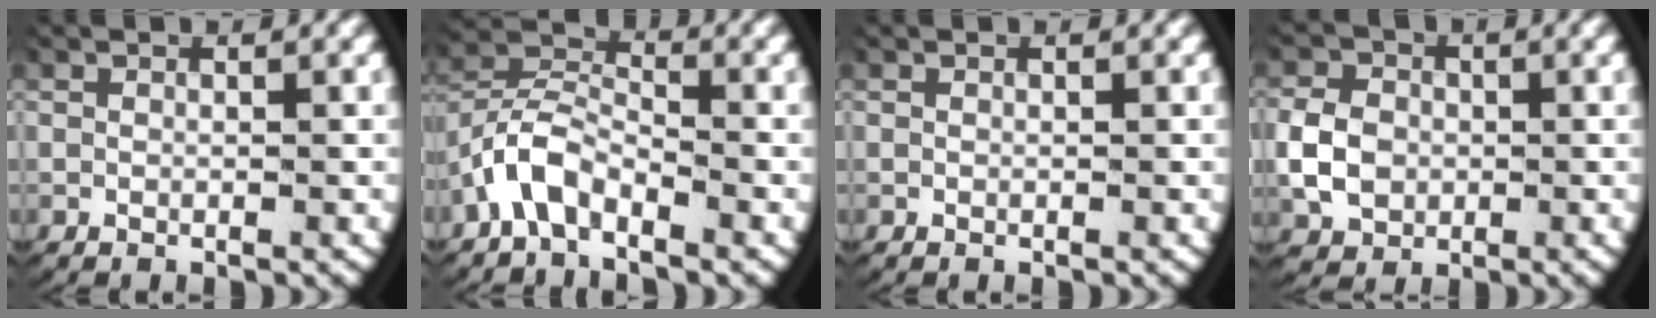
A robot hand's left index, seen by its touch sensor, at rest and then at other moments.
{"total": 3.4, "force": [-1.4, 2.4, 1.9], "torque": [-0.049, 0.001, -0.035]}
{"total": 0.0}
{"total": 4.3, "force": [-0.4, 3.6, 2.3], "torque": [-0.051, -0.006, -0.002]}